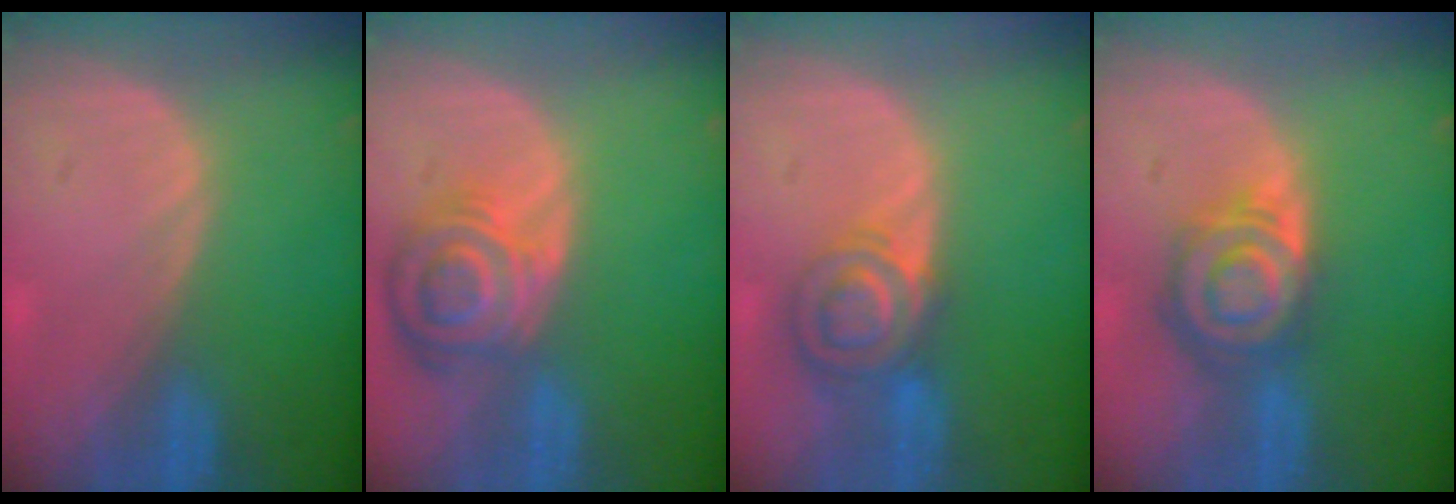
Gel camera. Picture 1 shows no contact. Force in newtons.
{"total": 8.4, "press": 7.4, "slide": 3.8}
{"total": 7.3, "press": 6.1, "slide": 4.0}
{"total": 8.0, "press": 7.1, "slide": 3.7}